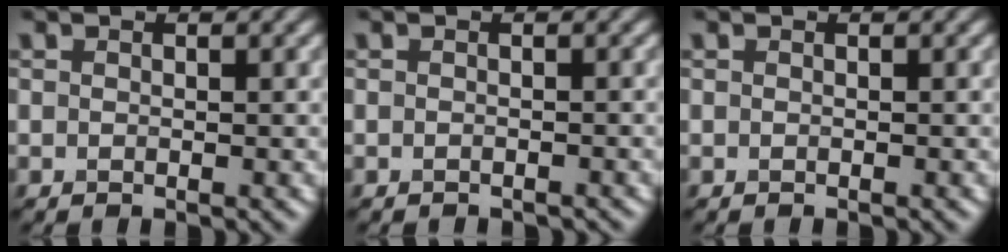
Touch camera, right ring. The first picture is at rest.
{"total": 0.7, "force": [-0.7, 0.1, 0.1], "torque": [0.000, -0.004, -0.012]}
{"total": 0.0}